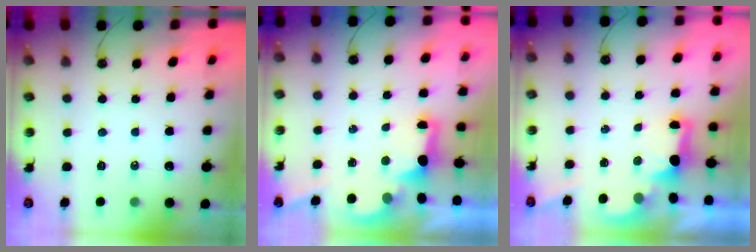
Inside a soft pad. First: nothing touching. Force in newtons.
{"total": 2.5, "press": 2.4, "slide": 0.9}
{"total": 2.3, "press": 2.2, "slide": 0.7}